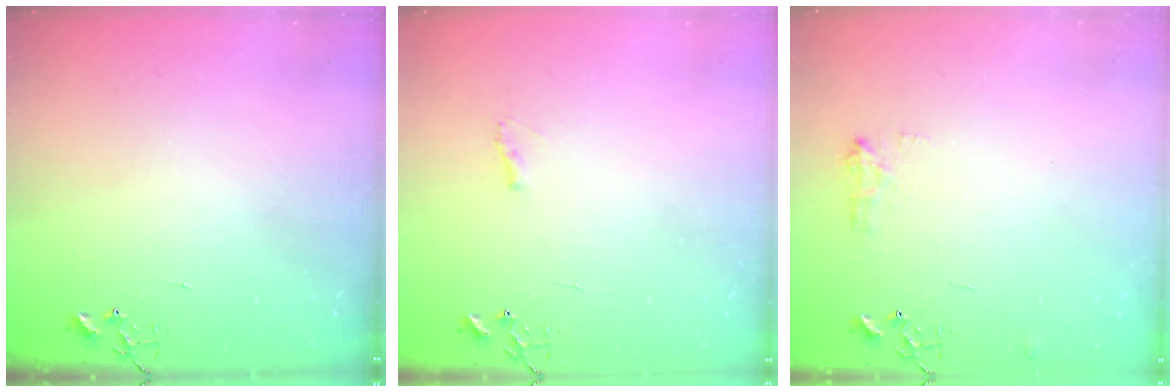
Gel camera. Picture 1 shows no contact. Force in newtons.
{"total": 4.7, "press": 4.6, "slide": 0.6}
{"total": 7.4, "press": 7.4, "slide": 0.5}